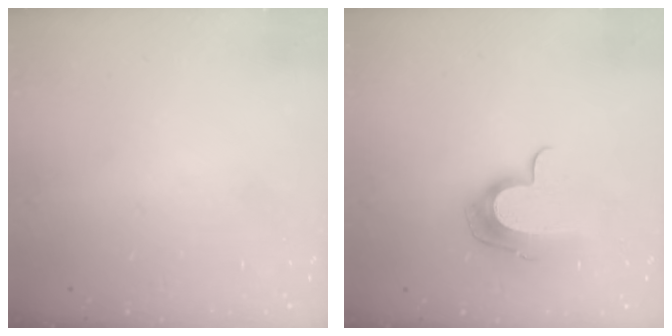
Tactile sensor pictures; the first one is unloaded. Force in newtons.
{"total": 11.6, "press": 11.6, "slide": 0.8}